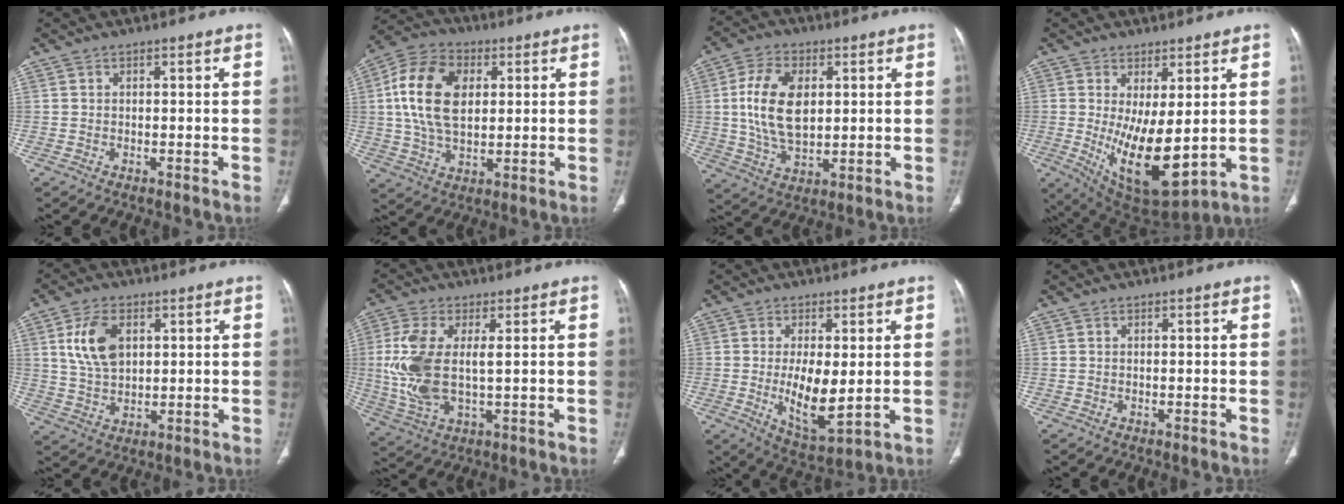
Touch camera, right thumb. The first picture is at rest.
{"total": 15.4, "force": [2.8, 9.8, 11.6], "torque": [-0.208, 0.006, 0.048]}
{"total": 13.4, "force": [2.0, 8.0, 10.5], "torque": [-0.188, -0.006, 0.041]}
{"total": 13.1, "force": [-0.1, 5.4, 12.0], "torque": [-0.195, -0.034, 0.020]}
{"total": 9.2, "force": [2.9, 5.6, 6.7], "torque": [-0.121, -0.008, 0.060]}
{"total": 11.8, "force": [1.0, 5.3, 10.5], "torque": [-0.247, -0.007, 0.025]}
{"total": 9.9, "force": [-0.3, 3.9, 9.0], "torque": [-0.150, -0.026, 0.008]}
{"total": 0.0}